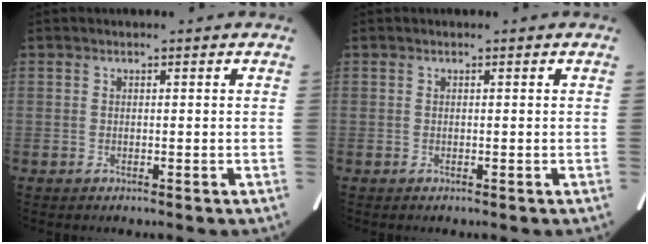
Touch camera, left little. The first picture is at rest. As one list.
[{"total": 0.0}]